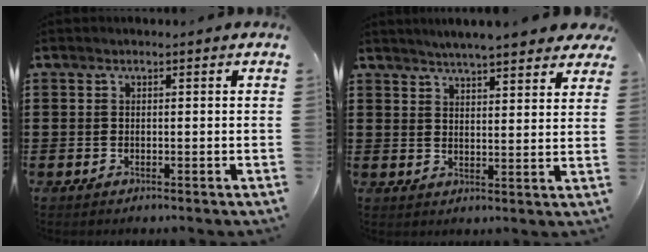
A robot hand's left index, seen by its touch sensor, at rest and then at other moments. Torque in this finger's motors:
{"motor_torque": [2.14, 0.00, 0.35, 0.01]}